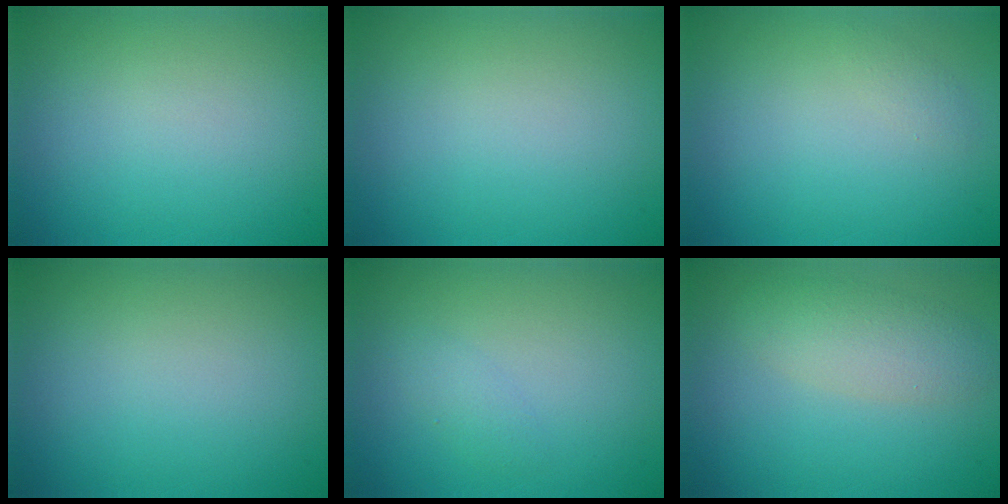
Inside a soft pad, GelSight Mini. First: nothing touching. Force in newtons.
{"total": 0.0}
{"total": 0.6, "press": 0.6, "slide": 0.1}
{"total": 0.0}
{"total": 1.1, "press": 1.1, "slide": 0.0}
{"total": 3.2, "press": 3.2, "slide": 0.2}